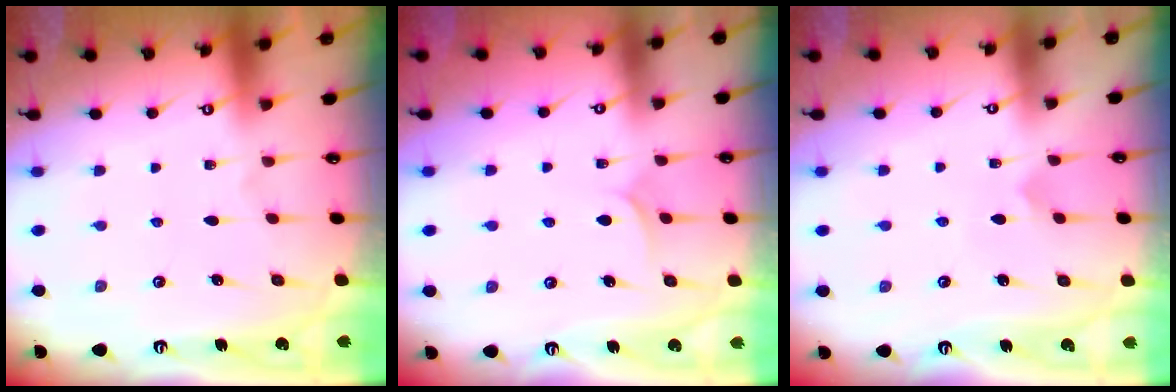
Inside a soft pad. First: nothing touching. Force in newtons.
{"total": 3.4, "press": 3.4, "slide": 0.3}
{"total": 3.9, "press": 3.9, "slide": 0.2}